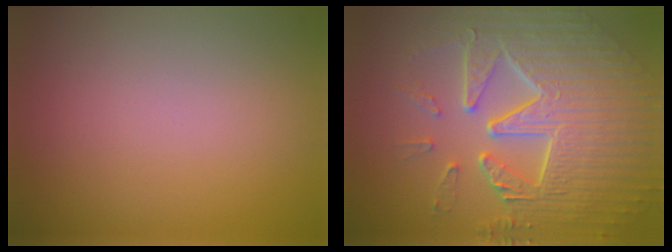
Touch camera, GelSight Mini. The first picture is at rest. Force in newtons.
{"total": 9.6, "press": 6.6, "slide": 7.0}